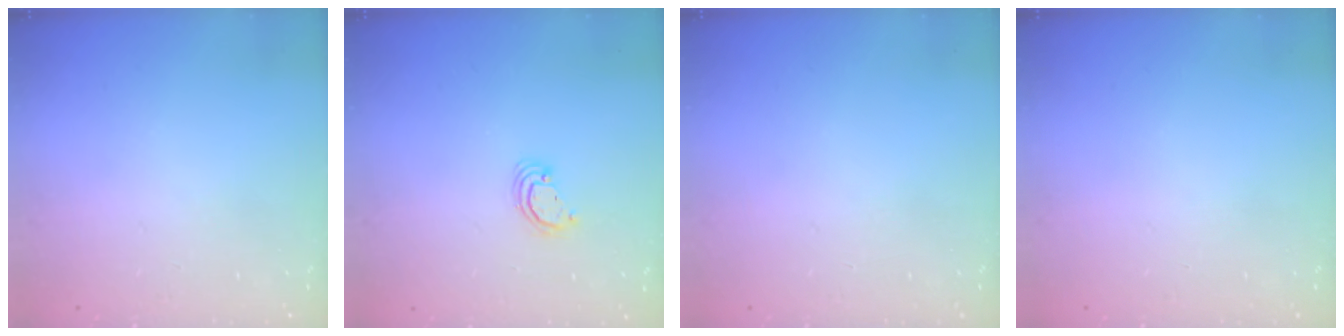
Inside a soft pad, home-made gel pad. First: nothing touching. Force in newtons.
{"total": 2.7, "press": 2.7, "slide": 0.2}
{"total": 0.0}
{"total": 0.0}